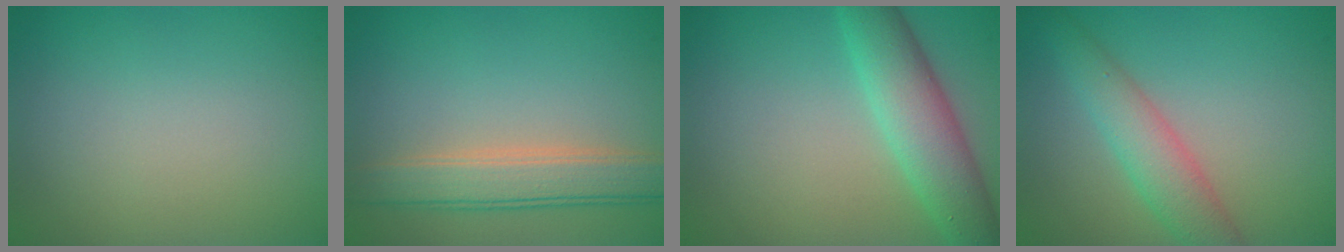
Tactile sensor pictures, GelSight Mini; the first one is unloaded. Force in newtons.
{"total": 4.2, "press": 4.2, "slide": 0.4}
{"total": 5.3, "press": 5.3, "slide": 0.2}
{"total": 3.7, "press": 3.7, "slide": 0.1}